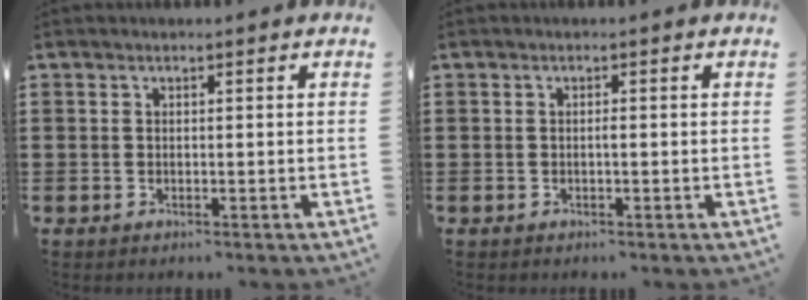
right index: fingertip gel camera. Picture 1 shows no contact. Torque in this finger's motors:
{"motor_torque": [0.12, -0.29, 0.00, 0.03]}